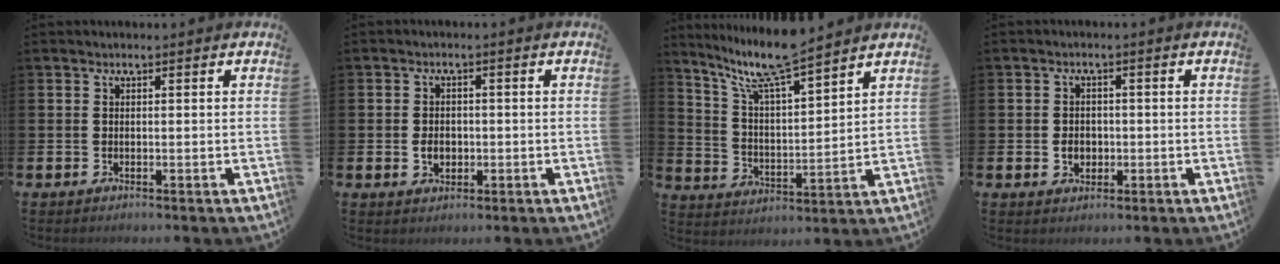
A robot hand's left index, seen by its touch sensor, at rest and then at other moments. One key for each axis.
{"total": 2.6, "fx": -0.4, "fy": 2.0, "fz": 1.7, "tx": -0.016, "ty": -0.003, "tz": -0.015}
{"total": 10.0, "fx": 8.9, "fy": 1.1, "fz": 4.4, "tx": -0.117, "ty": -0.045, "tz": 0.159}
{"total": 2.5, "fx": -0.4, "fy": 2.0, "fz": 1.4, "tx": -0.012, "ty": -0.001, "tz": -0.014}